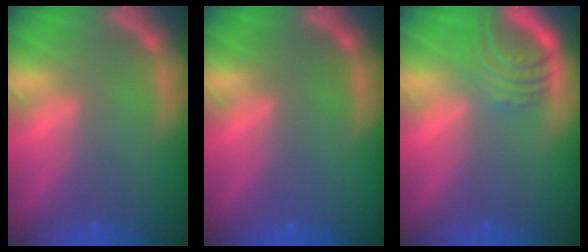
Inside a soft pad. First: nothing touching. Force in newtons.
{"total": 0.0}
{"total": 5.0}